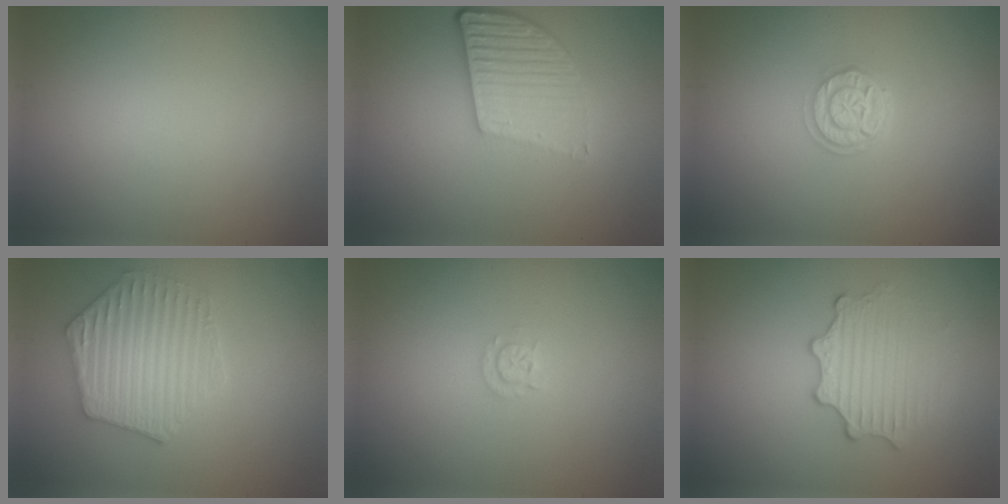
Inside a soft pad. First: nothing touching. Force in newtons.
{"total": 5.5, "press": 4.0, "slide": 3.8}
{"total": 2.7, "press": 2.2, "slide": 1.6}
{"total": 4.3, "press": 4.0, "slide": 1.6}
{"total": 1.1, "press": 1.1, "slide": 0.2}
{"total": 3.0, "press": 2.6, "slide": 1.5}